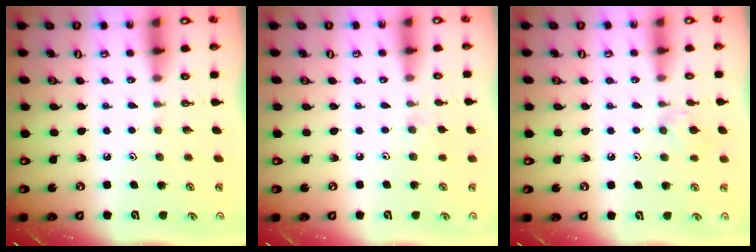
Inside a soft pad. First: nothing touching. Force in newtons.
{"total": 3.8, "press": 3.8, "slide": 0.7}
{"total": 5.0, "press": 5.0, "slide": 0.8}